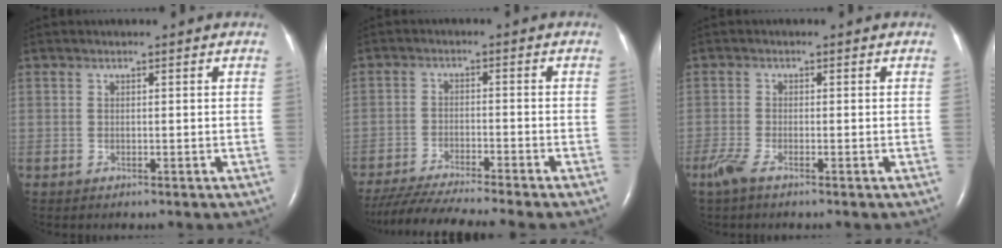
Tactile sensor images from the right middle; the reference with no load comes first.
{"total": 12.1, "force": [-10.7, -1.2, 5.5], "torque": [-0.082, -0.026, -0.175]}
{"total": 2.6, "force": [-1.8, 0.4, 1.8], "torque": [-0.052, -0.008, -0.043]}